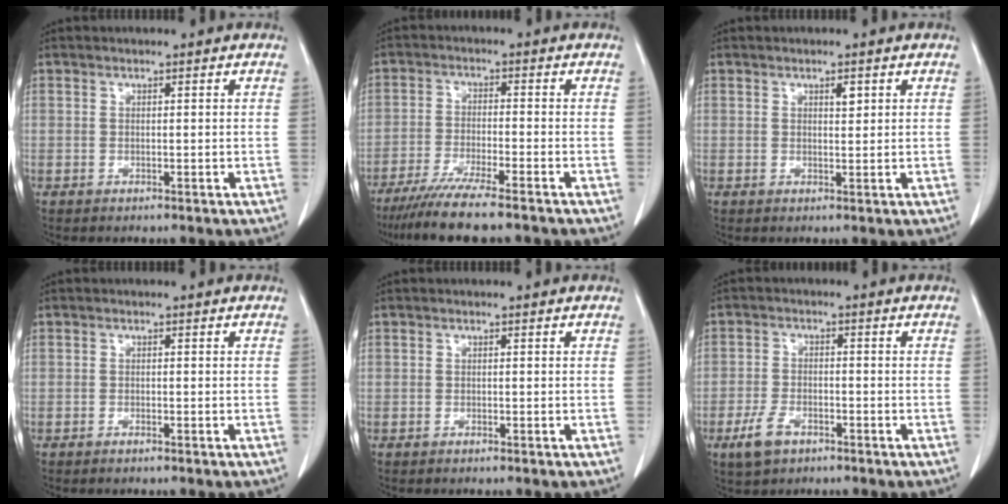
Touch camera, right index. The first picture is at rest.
{"total": 9.9, "force": [-8.1, 0.0, 5.7], "torque": [-0.090, -0.027, -0.132]}
{"total": 1.4, "force": [0.7, 0.5, 1.1], "torque": [-0.017, -0.002, 0.009]}
{"total": 0.6, "force": [-0.5, 0.0, 0.3], "torque": [-0.007, -0.001, -0.004]}
{"total": 0.0}
{"total": 4.7, "force": [-2.7, 2.5, 2.8], "torque": [-0.060, -0.002, -0.044]}